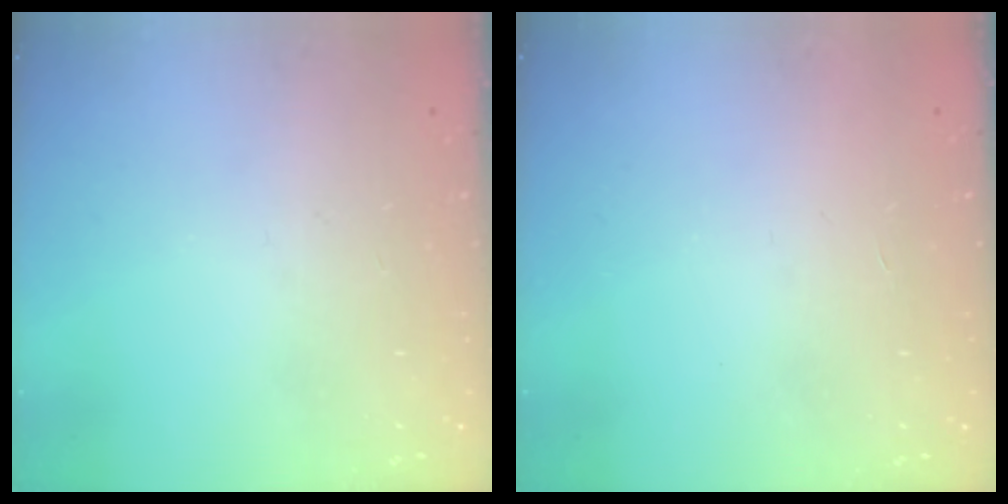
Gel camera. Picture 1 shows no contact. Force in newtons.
{"total": 1.6, "press": 1.6, "slide": 0.1}